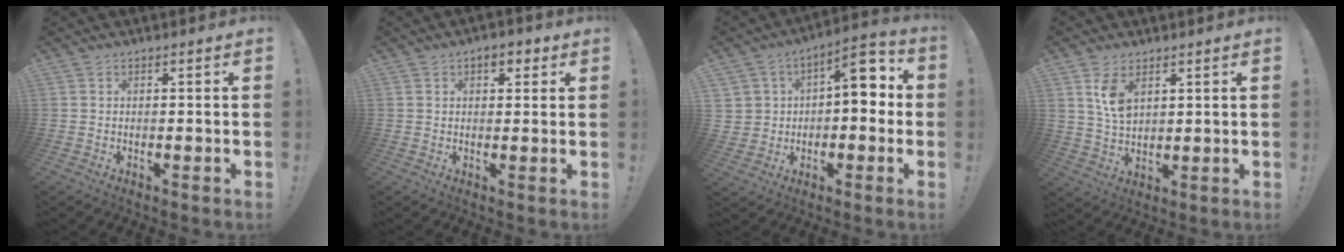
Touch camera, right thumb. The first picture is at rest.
{"total": 3.8, "force": [1.8, 2.3, 2.4], "torque": [-0.022, -0.001, 0.028]}
{"total": 10.8, "force": [2.0, 8.2, 6.7], "torque": [-0.079, -0.005, 0.038]}
{"total": 7.1, "force": [4.1, 3.8, 4.4], "torque": [-0.073, -0.019, 0.074]}